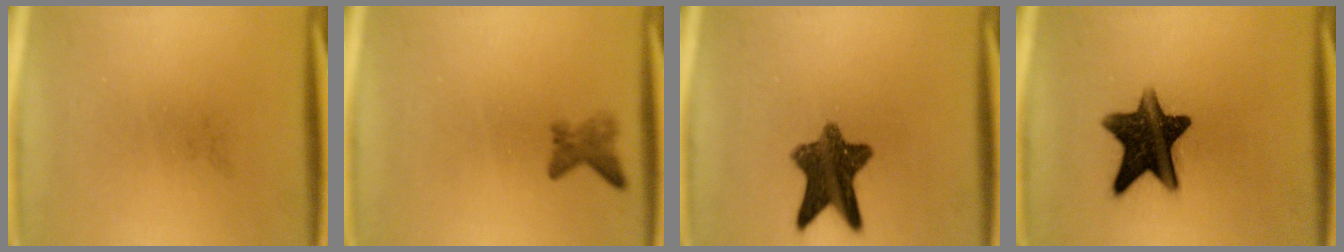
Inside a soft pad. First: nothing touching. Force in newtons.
{"total": 2.0}
{"total": 10.0}
{"total": 12.8}